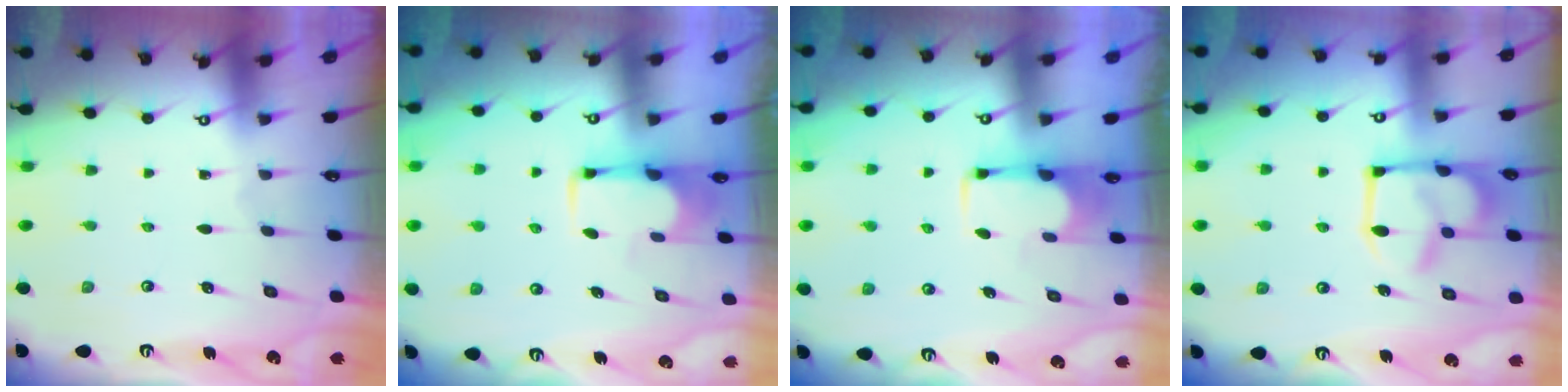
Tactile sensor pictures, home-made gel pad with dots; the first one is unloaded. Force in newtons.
{"total": 1.6, "press": 1.5, "slide": 0.6}
{"total": 1.8, "press": 1.5, "slide": 0.9}
{"total": 10.4, "press": 10.3, "slide": 1.2}